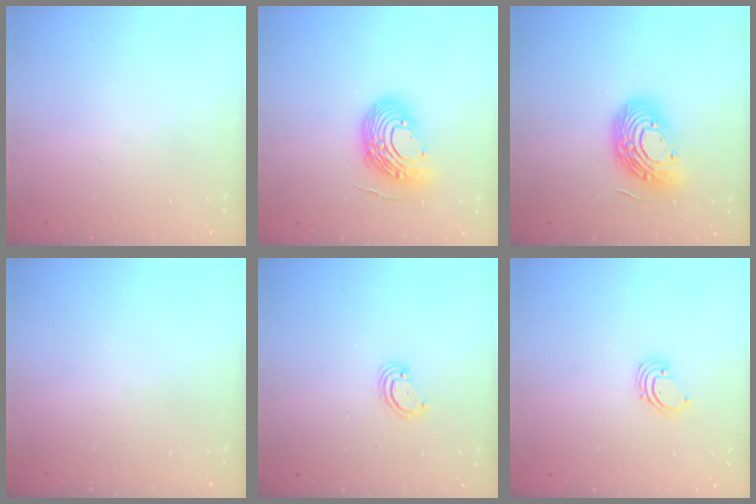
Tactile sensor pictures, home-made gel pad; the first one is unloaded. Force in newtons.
{"total": 13.1, "press": 12.9, "slide": 2.2}
{"total": 15.3, "press": 15.2, "slide": 1.1}
{"total": 0.0}
{"total": 3.0, "press": 3.0, "slide": 0.3}
{"total": 1.4, "press": 1.4, "slide": 0.1}